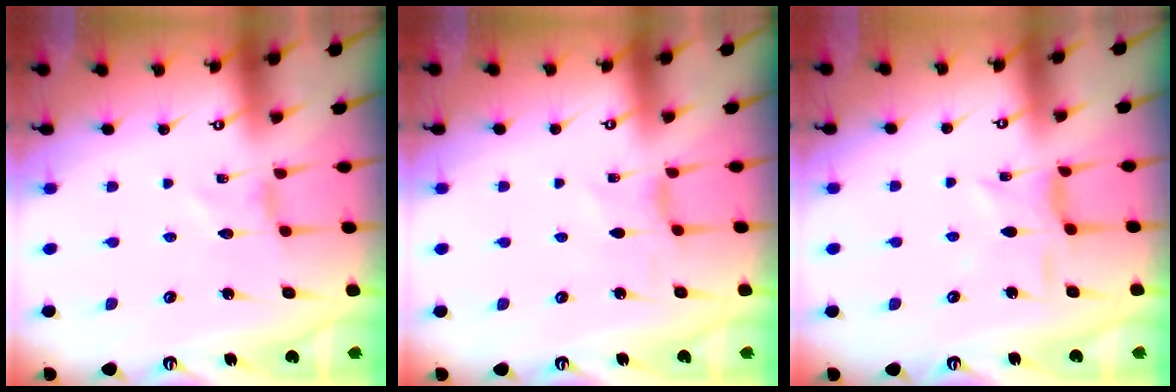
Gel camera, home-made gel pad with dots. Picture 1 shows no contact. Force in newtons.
{"total": 1.0, "press": 0.9, "slide": 0.4}
{"total": 4.4, "press": 4.4, "slide": 0.7}